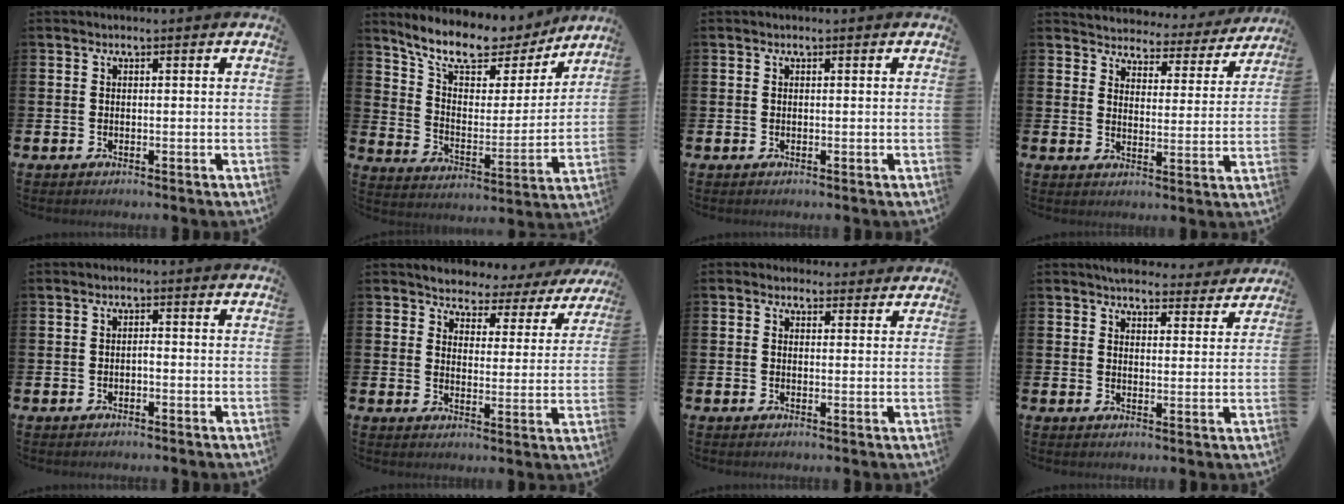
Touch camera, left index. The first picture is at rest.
{"total": 10.8, "force": [9.2, 3.7, 4.1], "torque": [-0.113, -0.062, 0.160]}
{"total": 0.0}
{"total": 4.2, "force": [4.1, 1.1, 0.0], "torque": [-0.020, -0.041, 0.066]}
{"total": 0.7, "force": [-0.5, 0.3, 0.4], "torque": [-0.004, -0.006, -0.011]}
{"total": 3.3, "force": [3.1, 1.1, -0.3], "torque": [-0.019, -0.033, 0.046]}
{"total": 2.0, "force": [1.8, 0.8, 0.0], "torque": [0.006, -0.005, 0.031]}
{"total": 4.5, "force": [4.2, 1.3, 0.5], "torque": [-0.008, -0.025, 0.075]}